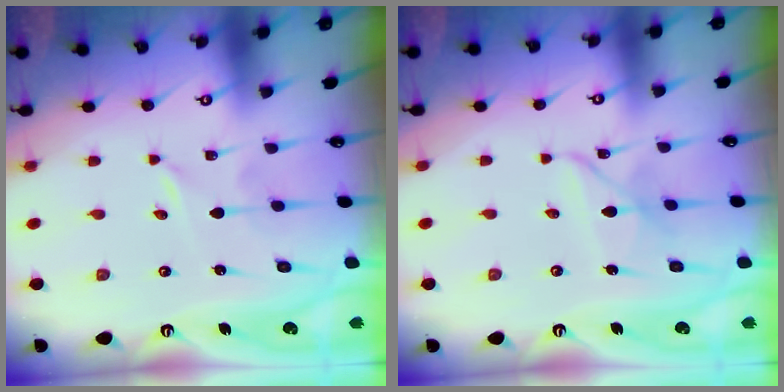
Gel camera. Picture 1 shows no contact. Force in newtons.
{"total": 6.8, "press": 6.8, "slide": 0.5}